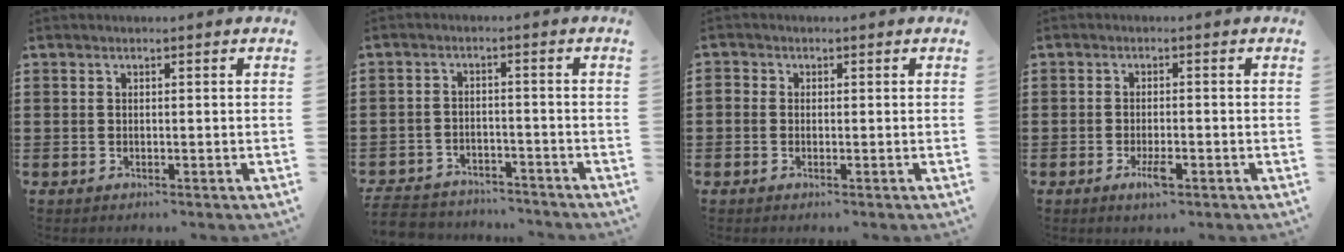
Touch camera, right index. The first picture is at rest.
{"total": 4.1, "force": [-4.1, 0.7, 0.1], "torque": [-0.020, 0.000, -0.090]}
{"total": 0.9, "force": [-0.4, 0.8, 0.2], "torque": [-0.005, 0.004, -0.008]}
{"total": 3.2, "force": [-1.5, 0.9, 2.7], "torque": [-0.057, -0.003, -0.030]}